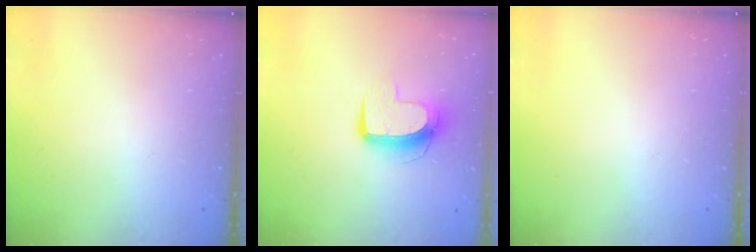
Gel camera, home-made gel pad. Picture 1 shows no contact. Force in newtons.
{"total": 10.2, "press": 10.2, "slide": 0.6}
{"total": 0.0}